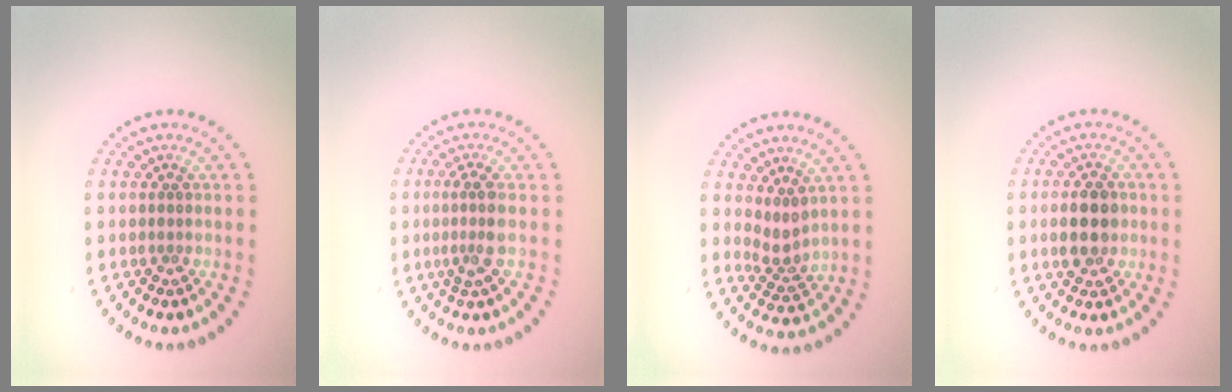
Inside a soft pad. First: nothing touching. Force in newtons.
{"total": 2.4, "press": 1.9, "slide": 1.5}
{"total": 2.3, "press": 1.6, "slide": 1.6}
{"total": 3.6, "press": 3.6, "slide": 0.2}